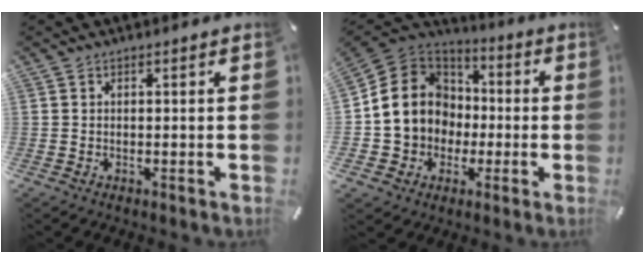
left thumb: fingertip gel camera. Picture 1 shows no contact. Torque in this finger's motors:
{"motor_torque": [1.36, 3.64, 0.39, 0.12, 0.14]}